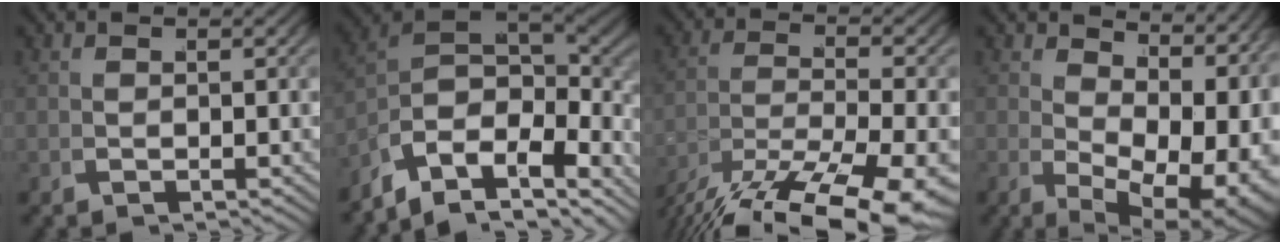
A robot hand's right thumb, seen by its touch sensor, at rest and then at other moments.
{"total": 14.4, "force": [-3.2, 9.3, 10.5], "torque": [-0.222, -0.049, -0.026]}
{"total": 11.5, "force": [-6.3, 5.6, 7.8], "torque": [-0.149, -0.053, -0.077]}
{"total": 11.8, "force": [-0.3, 7.0, 9.5], "torque": [-0.145, -0.036, 0.020]}